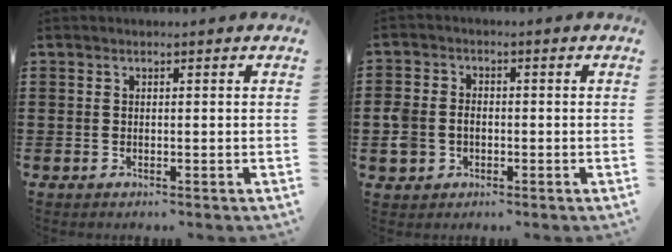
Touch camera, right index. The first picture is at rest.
{"total": 3.3, "force": [-1.0, 2.8, 1.3], "torque": [-0.046, 0.001, -0.026]}